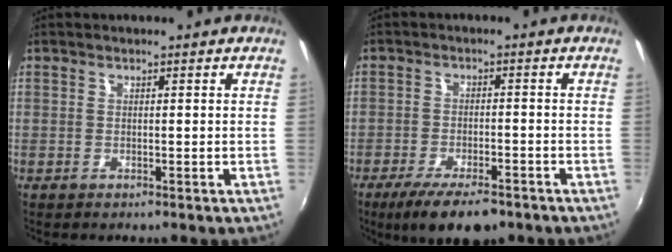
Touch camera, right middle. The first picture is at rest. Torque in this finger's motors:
{"motor_torque": [1.35, -0.79, 0.97, 0.21]}